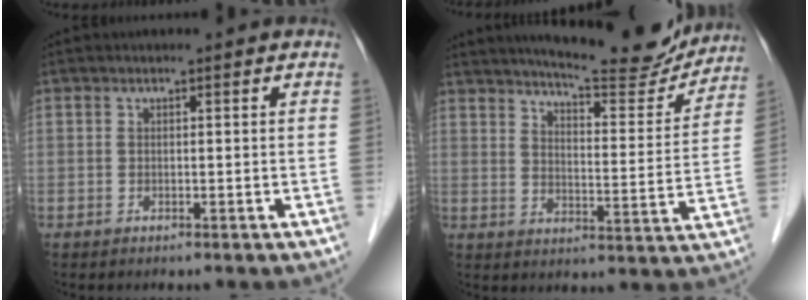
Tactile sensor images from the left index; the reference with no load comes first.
{"total": 16.5, "force": [15.2, 2.1, 5.9], "torque": [-0.084, -0.033, 0.198]}